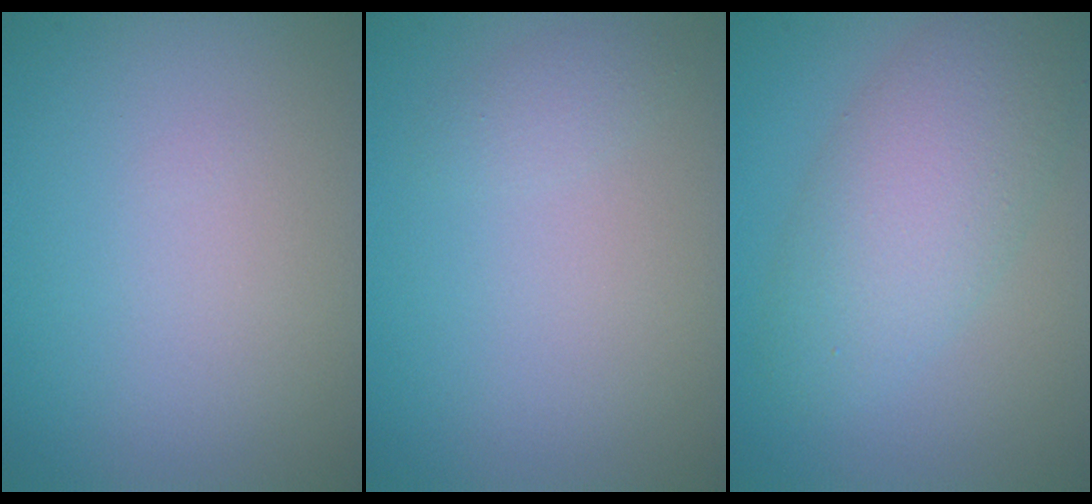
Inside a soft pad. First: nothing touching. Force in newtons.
{"total": 1.1, "press": 1.1, "slide": 0.1}
{"total": 6.0, "press": 6.0, "slide": 0.3}